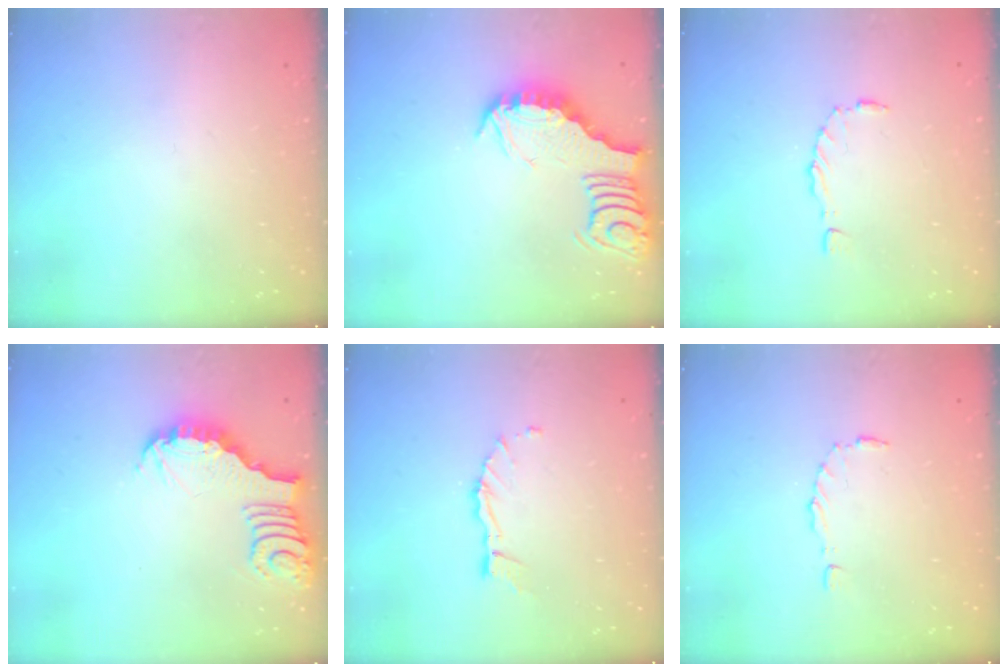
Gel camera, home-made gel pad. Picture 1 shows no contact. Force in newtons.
{"total": 5.4, "press": 5.4, "slide": 0.5}
{"total": 1.9, "press": 1.9, "slide": 0.3}
{"total": 3.7, "press": 3.7, "slide": 0.1}
{"total": 5.1, "press": 5.1, "slide": 0.4}
{"total": 2.8, "press": 2.8, "slide": 0.4}